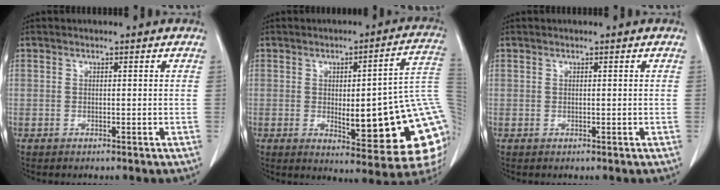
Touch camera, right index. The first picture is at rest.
{"total": 21.4, "force": [-1.9, 3.9, 20.9], "torque": [-0.186, 0.012, -0.011]}
{"total": 0.0}